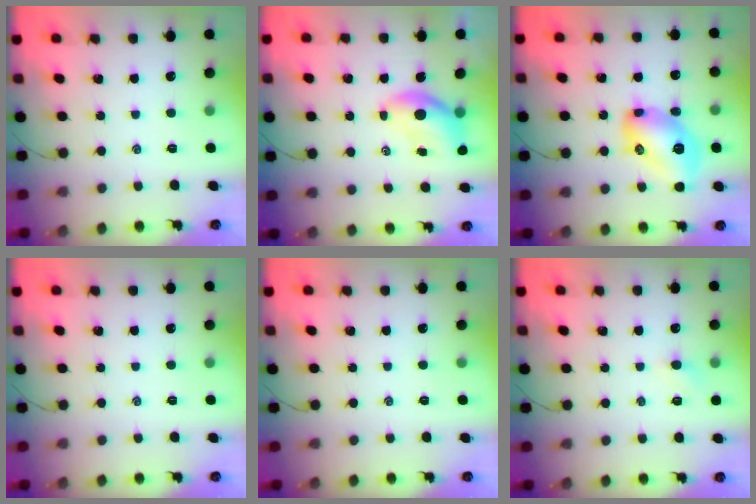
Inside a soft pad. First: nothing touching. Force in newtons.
{"total": 7.0, "press": 6.8, "slide": 1.4}
{"total": 14.6, "press": 14.6, "slide": 0.7}
{"total": 0.0}
{"total": 0.0}
{"total": 2.7, "press": 2.6, "slide": 0.9}